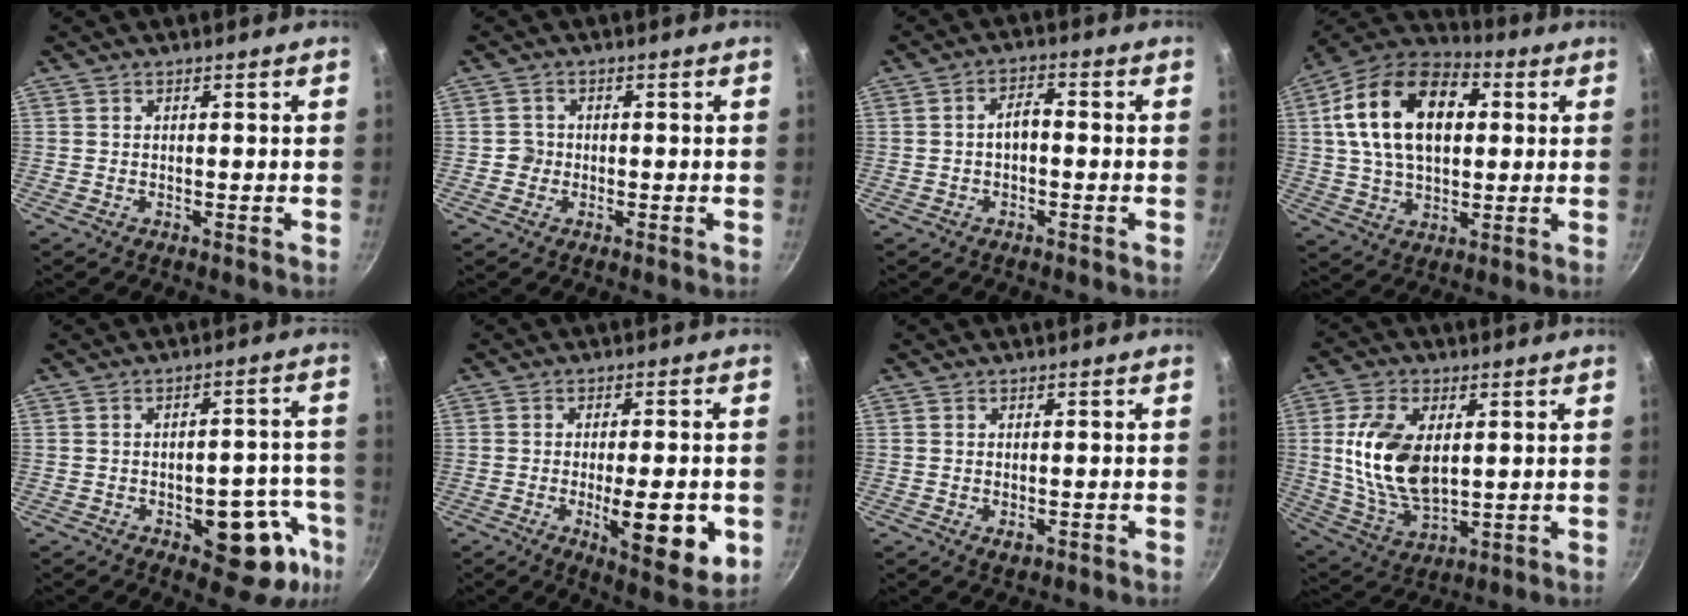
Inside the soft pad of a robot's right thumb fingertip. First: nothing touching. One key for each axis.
{"total": 1.9, "fx": -0.5, "fy": 1.8, "fz": 0.4, "tx": 0.008, "ty": 0.006, "tz": -0.009}
{"total": 3.7, "fx": -0.7, "fy": 2.1, "fz": 3.0, "tx": -0.041, "ty": 0.021, "tz": -0.013}
{"total": 20.8, "fx": 4.2, "fy": 13.1, "fz": 15.5, "tx": -0.246, "ty": 0.018, "tz": 0.060}
{"total": 14.0, "fx": -5.7, "fy": 7.2, "fz": 10.5, "tx": -0.057, "ty": 0.034, "tz": -0.068}
{"total": 12.9, "fx": -3.0, "fy": 4.2, "fz": 11.8, "tx": -0.146, "ty": -0.009, "tz": -0.035}
{"total": 1.9, "fx": -0.5, "fy": 1.2, "fz": 1.4, "tx": -0.021, "ty": -0.005, "tz": -0.006}
{"total": 15.2, "fx": 2.4, "fy": 8.7, "fz": 12.3, "tx": -0.224, "ty": -0.016, "tz": 0.055}